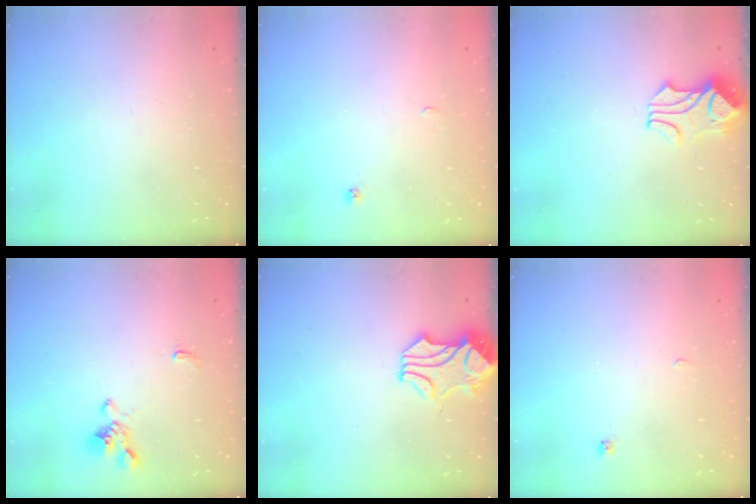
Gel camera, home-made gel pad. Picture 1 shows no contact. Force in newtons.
{"total": 4.6, "press": 4.5, "slide": 0.2}
{"total": 1.7, "press": 1.3, "slide": 1.1}
{"total": 1.3, "press": 0.8, "slide": 1.0}
{"total": 1.5, "press": 1.5, "slide": 0.2}
{"total": 4.6, "press": 4.5, "slide": 0.2}